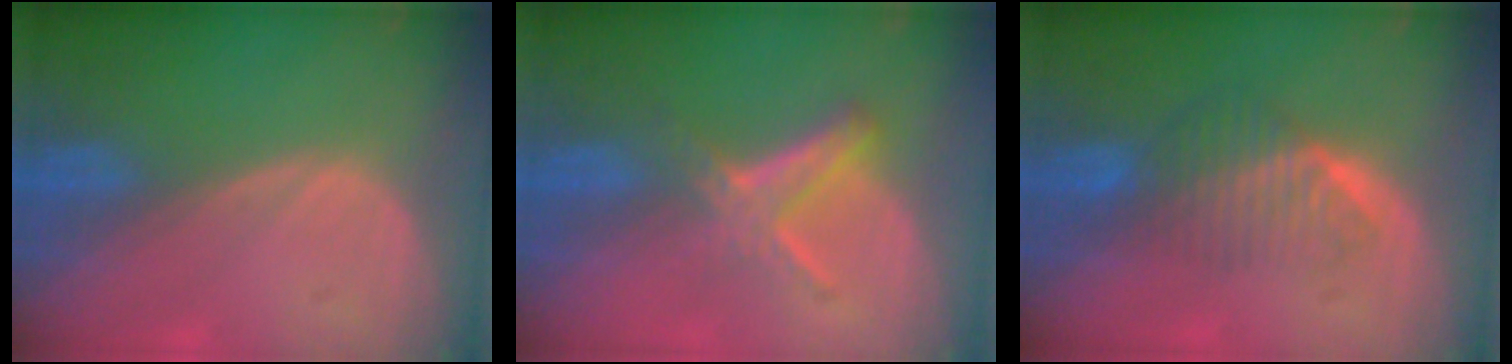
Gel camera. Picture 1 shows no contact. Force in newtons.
{"total": 6.1, "press": 5.2, "slide": 3.2}
{"total": 6.5, "press": 5.5, "slide": 3.4}